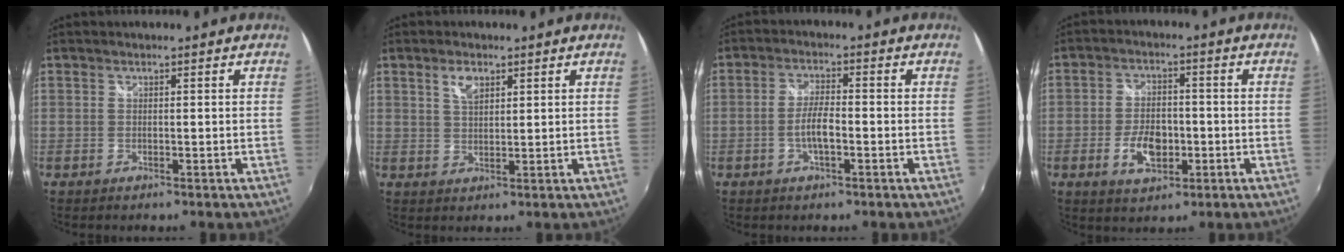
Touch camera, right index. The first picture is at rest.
{"total": 3.8, "force": [2.1, 1.9, 2.5], "torque": [-0.044, 0.003, 0.038]}
{"total": 4.7, "force": [-1.6, 1.3, 4.2], "torque": [-0.085, 0.003, -0.030]}
{"total": 7.7, "force": [-2.4, 4.5, 5.8], "torque": [-0.116, 0.002, -0.036]}